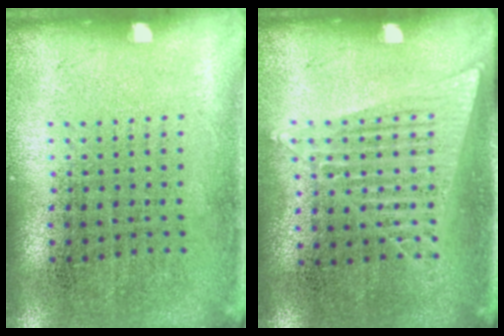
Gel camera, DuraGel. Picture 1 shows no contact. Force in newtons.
{"total": 1.3, "press": 1.2, "slide": 0.6}